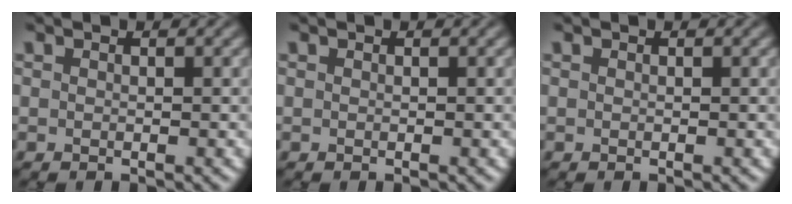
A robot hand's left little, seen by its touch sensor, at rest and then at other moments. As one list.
[{"total": 0.0}, {"total": 0.0}]